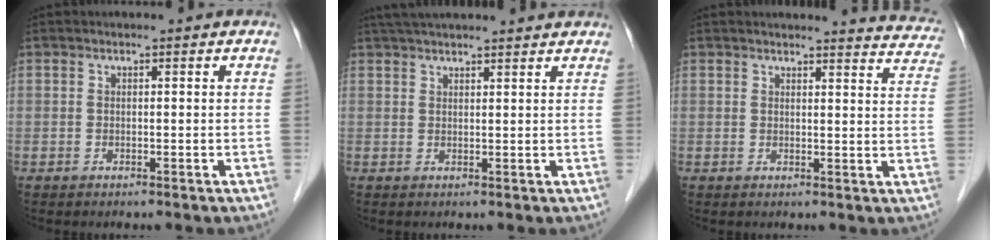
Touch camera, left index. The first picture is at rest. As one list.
[{"total": 12.5, "force": [11.3, 1.1, 5.2], "torque": [-0.083, 0.041, 0.156]}, {"total": 11.0, "force": [10.9, 1.1, 1.6], "torque": [0.008, -0.048, 0.090]}]